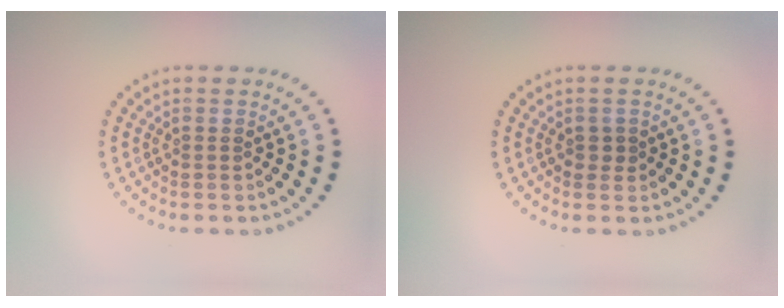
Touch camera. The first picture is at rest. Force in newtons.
{"total": 1.1, "press": 1.1, "slide": 0.3}